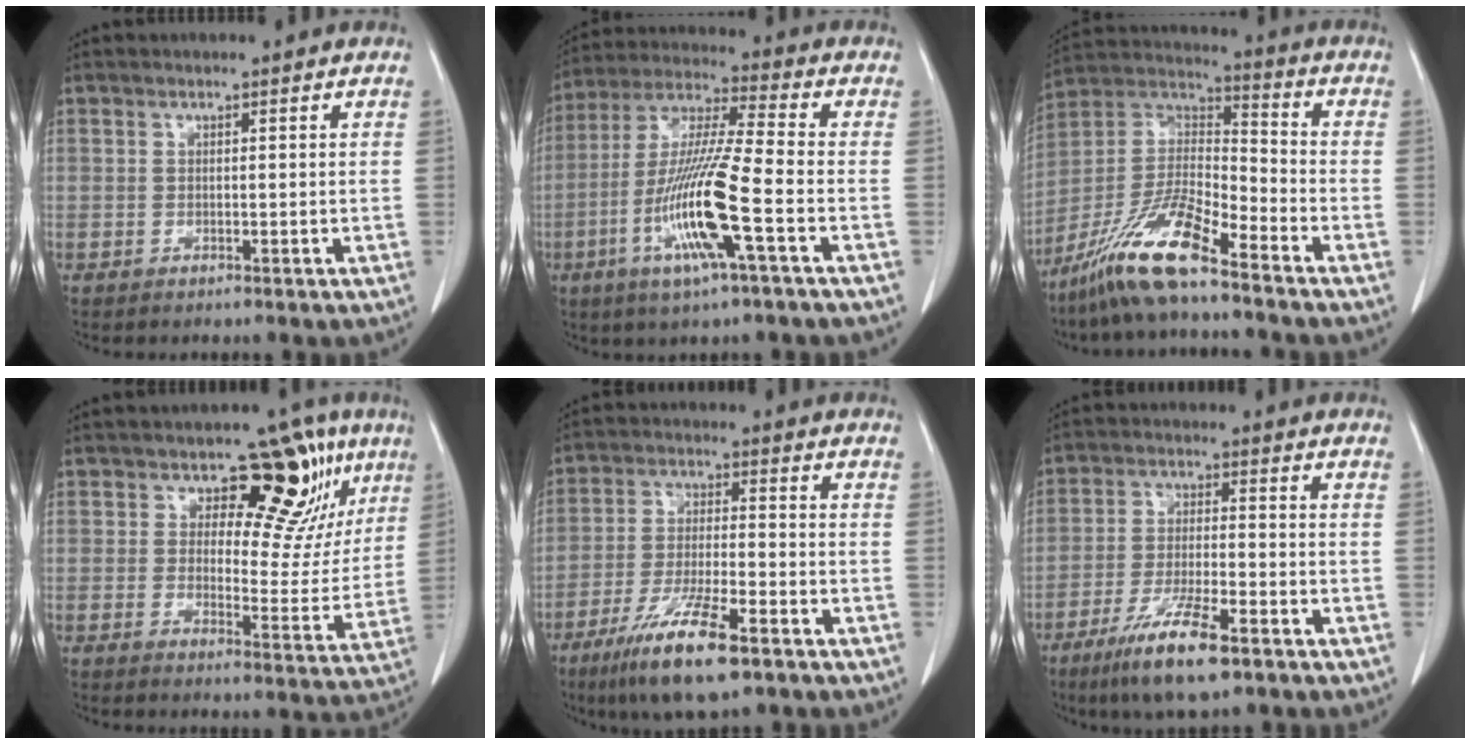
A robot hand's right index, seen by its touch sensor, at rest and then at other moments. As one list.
[{"total": 14.6, "force": [-4.9, 0.1, 13.7], "torque": [-0.281, -0.011, -0.098]}, {"total": 13.2, "force": [-9.7, 1.6, 8.9], "torque": [-0.182, 0.001, -0.183]}, {"total": 13.9, "force": [7.3, 7.2, 9.4], "torque": [-0.091, 0.008, 0.095]}, {"total": 12.1, "force": [-7.5, 1.7, 9.3], "torque": [-0.180, -0.025, -0.130]}, {"total": 10.4, "force": [-6.5, 1.4, 7.9], "torque": [-0.153, -0.023, -0.114]}]